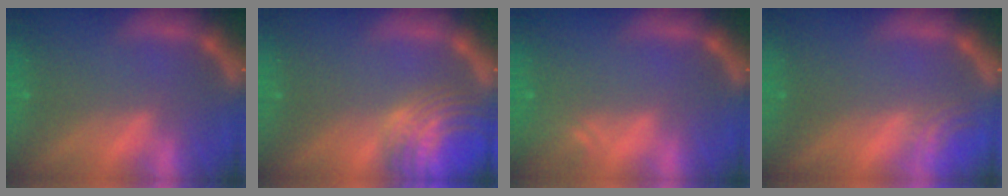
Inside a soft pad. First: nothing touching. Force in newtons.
{"total": 8.5}
{"total": 1.9}
{"total": 2.0}